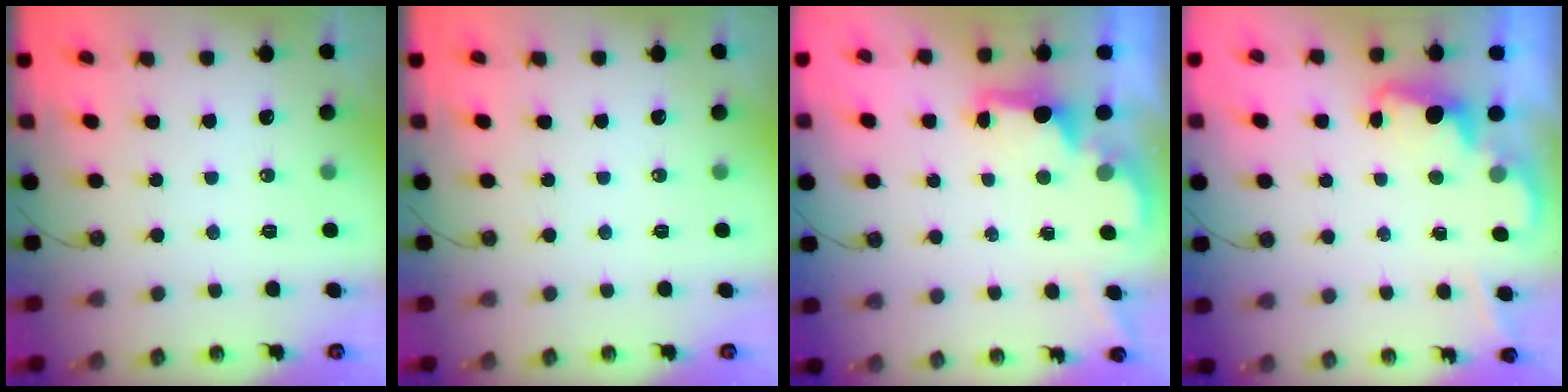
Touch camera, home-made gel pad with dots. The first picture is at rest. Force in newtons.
{"total": 0.0}
{"total": 2.1, "press": 1.9, "slide": 0.8}
{"total": 2.0, "press": 1.9, "slide": 0.5}